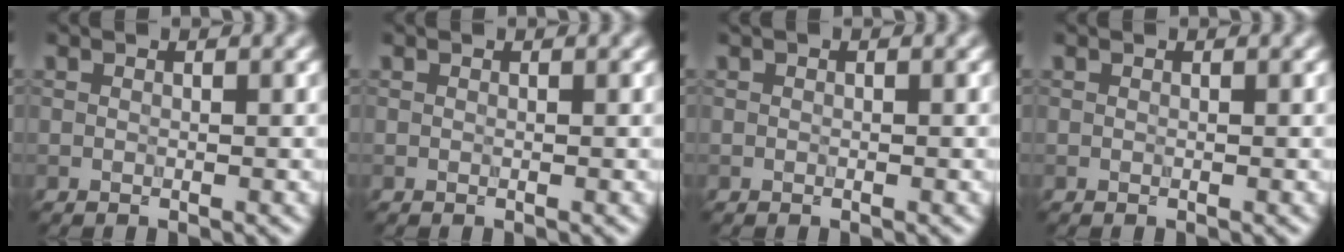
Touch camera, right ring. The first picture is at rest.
{"total": 0.0}
{"total": 0.0}
{"total": 0.0}